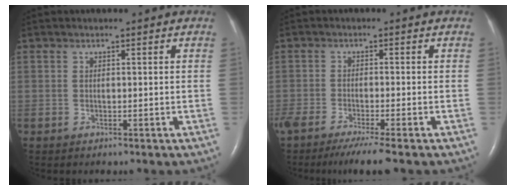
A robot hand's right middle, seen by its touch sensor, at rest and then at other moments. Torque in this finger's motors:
{"motor_torque": [0.58, -0.50, 0.06, 0.07]}